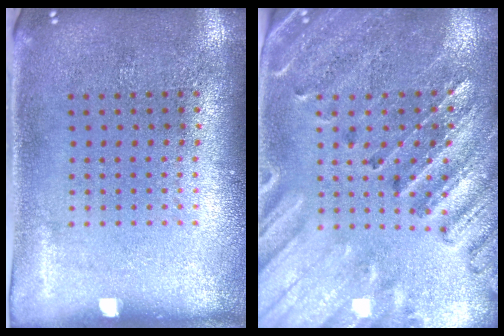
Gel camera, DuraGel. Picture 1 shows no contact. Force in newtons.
{"total": 2.9, "press": 2.6, "slide": 1.1}